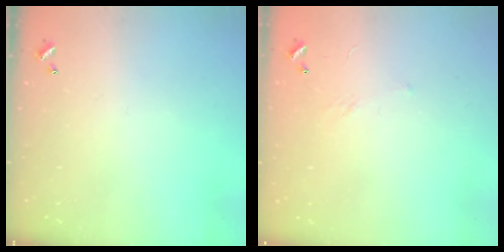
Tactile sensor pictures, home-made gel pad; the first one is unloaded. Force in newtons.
{"total": 6.2, "press": 6.2, "slide": 0.8}